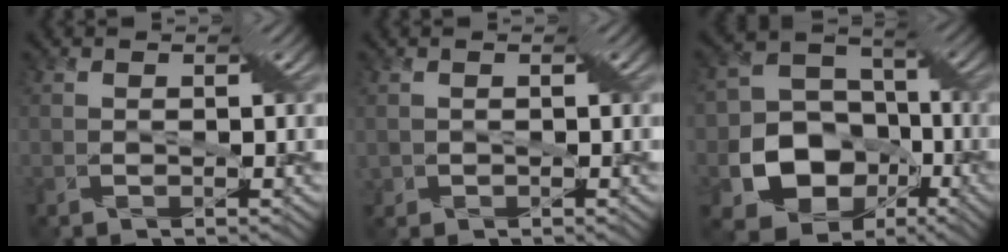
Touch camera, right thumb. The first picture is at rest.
{"total": 1.2, "force": [-0.1, 1.2, 0.0], "torque": [-0.010, -0.003, -0.003]}
{"total": 13.7, "force": [-4.5, 11.1, 6.7], "torque": [-0.161, -0.037, -0.074]}